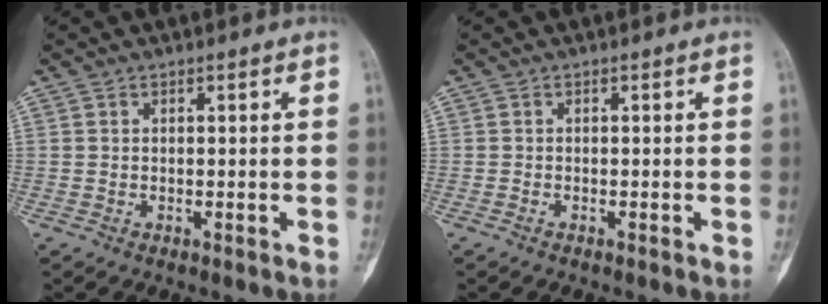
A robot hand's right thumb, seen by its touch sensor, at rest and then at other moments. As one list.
[{"total": 0.0}]